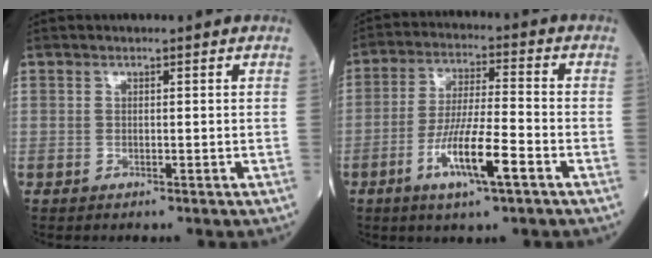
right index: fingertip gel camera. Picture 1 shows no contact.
{"total": 10.2, "force": [-4.4, 0.9, 9.2], "torque": [-0.174, -0.009, -0.080]}